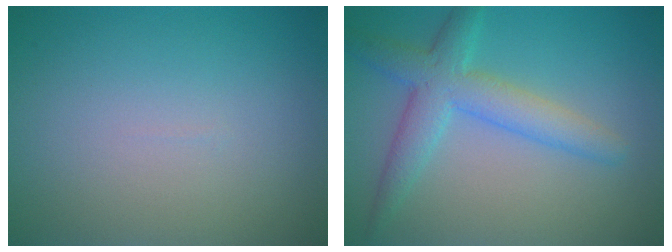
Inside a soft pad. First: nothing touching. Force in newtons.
{"total": 4.6, "press": 4.6, "slide": 0.2}